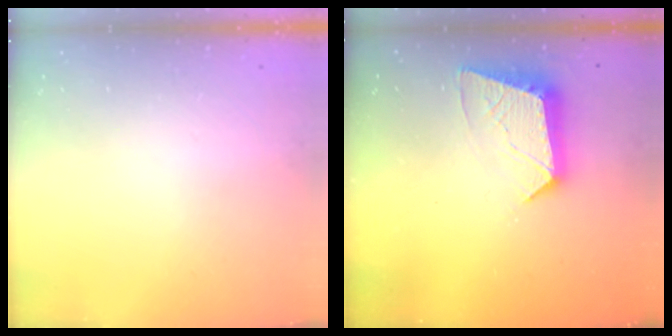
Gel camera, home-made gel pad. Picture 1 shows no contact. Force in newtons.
{"total": 11.5, "press": 11.5, "slide": 0.7}